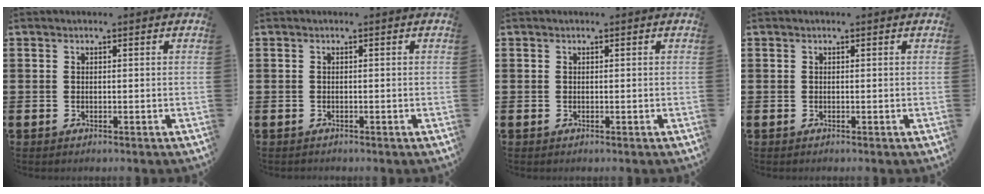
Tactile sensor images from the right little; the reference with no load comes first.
{"total": 0.0}
{"total": 0.0}
{"total": 0.0}